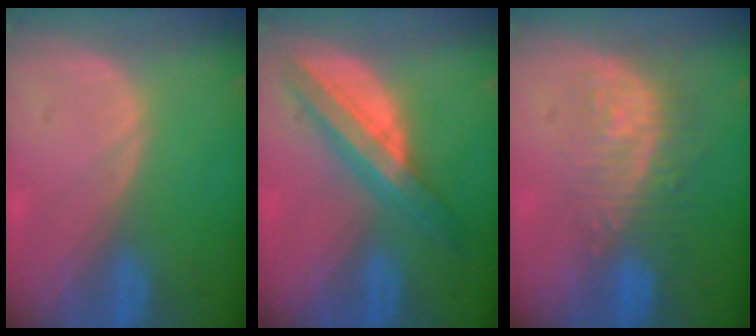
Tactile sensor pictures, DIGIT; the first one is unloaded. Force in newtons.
{"total": 7.5, "press": 7.5, "slide": 0.4}
{"total": 9.3, "press": 8.1, "slide": 4.5}